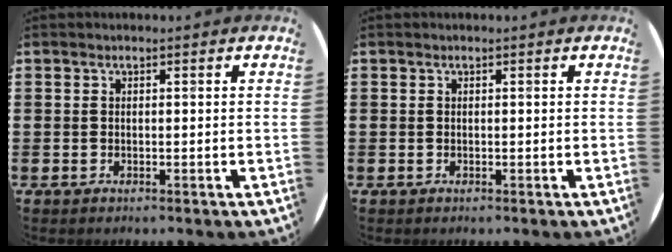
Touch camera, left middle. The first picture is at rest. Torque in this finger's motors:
{"motor_torque": [-0.01, 0.01, 0.00, 0.00]}